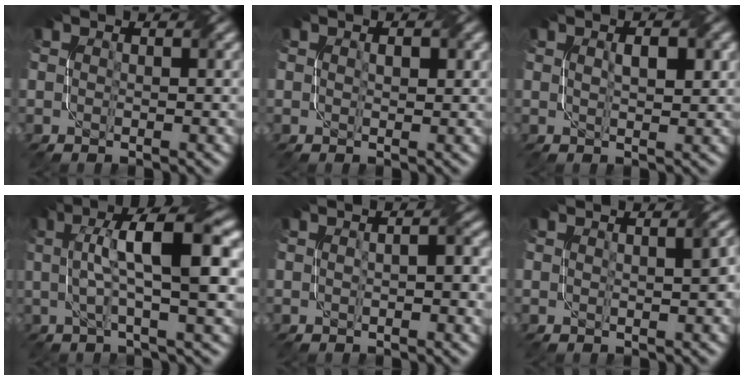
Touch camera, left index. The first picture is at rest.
{"total": 1.0, "force": [0.3, 0.5, 0.8], "torque": [-0.011, -0.001, 0.005]}
{"total": 2.3, "force": [0.6, 0.7, 2.0], "torque": [-0.030, -0.002, 0.015]}
{"total": 8.9, "force": [1.6, 1.9, 8.6], "torque": [-0.134, 0.016, 0.025]}
{"total": 2.7, "force": [0.2, 0.9, 2.6], "torque": [-0.032, 0.000, -0.004]}
{"total": 2.1, "force": [0.3, 0.5, 2.0], "torque": [-0.019, 0.011, 0.003]}